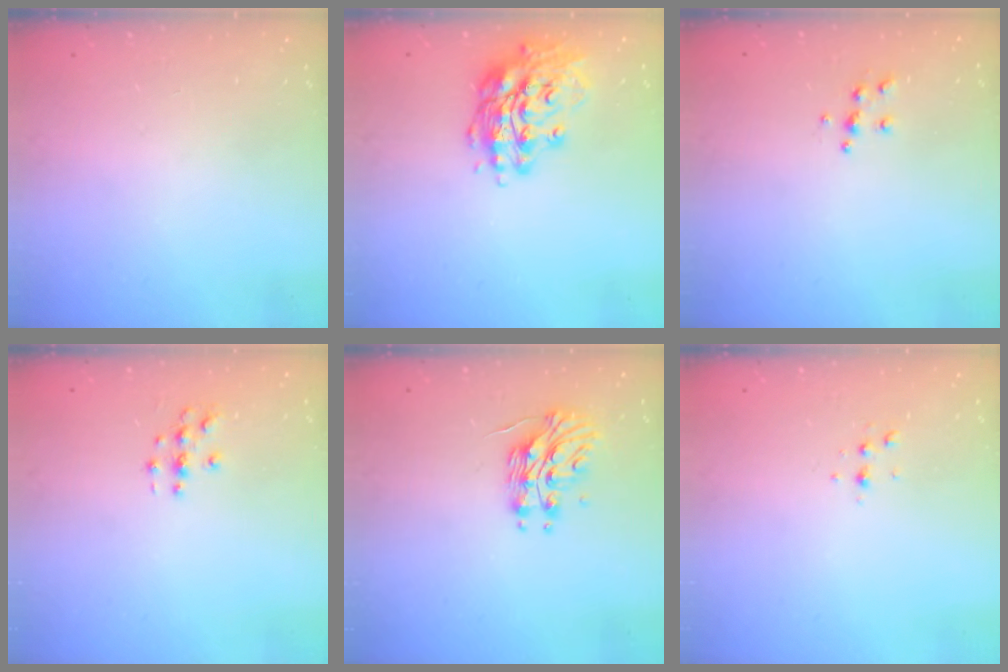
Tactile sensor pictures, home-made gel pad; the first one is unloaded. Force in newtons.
{"total": 15.0, "press": 14.7, "slide": 2.6}
{"total": 5.5, "press": 5.5, "slide": 0.5}
{"total": 2.8, "press": 2.8, "slide": 0.3}
{"total": 11.0, "press": 11.0, "slide": 0.9}
{"total": 3.7, "press": 3.2, "slide": 1.7}